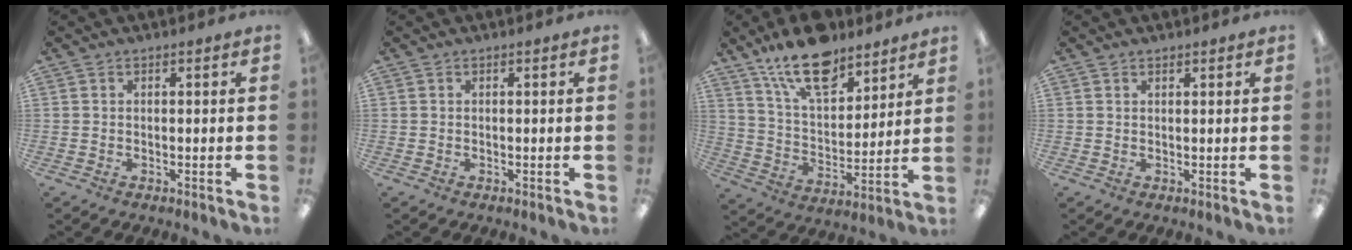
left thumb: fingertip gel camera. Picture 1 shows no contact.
{"total": 0.0}
{"total": 16.6, "force": [12.4, 7.2, 8.5], "torque": [-0.151, -0.063, 0.220]}
{"total": 0.9, "force": [0.8, 0.3, 0.2], "torque": [-0.005, 0.000, 0.015]}